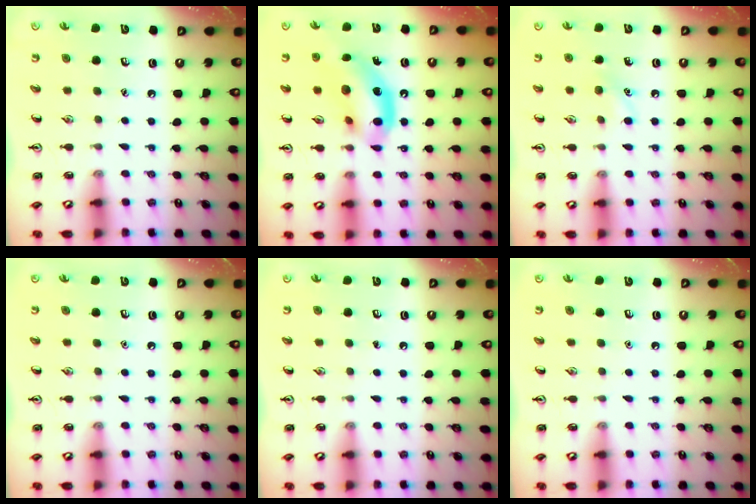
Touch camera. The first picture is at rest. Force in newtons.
{"total": 14.4, "press": 13.9, "slide": 3.5}
{"total": 6.2, "press": 5.9, "slide": 1.8}
{"total": 0.0}
{"total": 0.0}
{"total": 0.0}